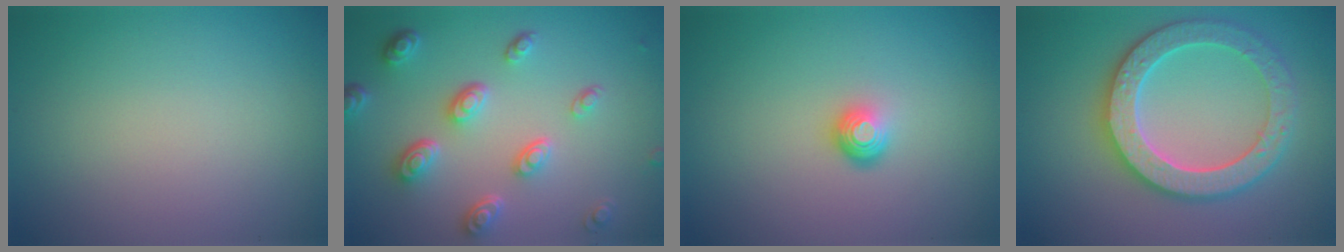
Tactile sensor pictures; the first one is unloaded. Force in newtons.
{"total": 4.7, "press": 3.6, "slide": 3.1}
{"total": 1.9, "press": 1.3, "slide": 1.4}
{"total": 6.4, "press": 6.3, "slide": 1.3}